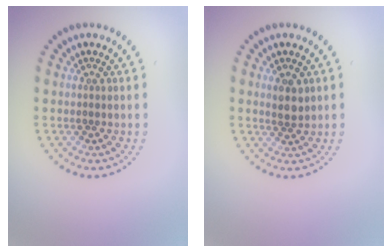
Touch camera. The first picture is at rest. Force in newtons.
{"total": 1.9, "press": 1.8, "slide": 0.7}